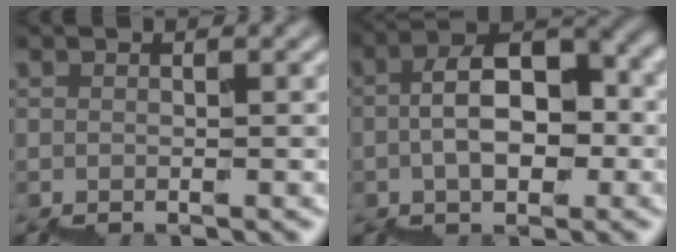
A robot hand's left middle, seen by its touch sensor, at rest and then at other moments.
{"total": 5.7, "force": [0.1, 2.8, 4.9], "torque": [-0.077, 0.030, -0.003]}